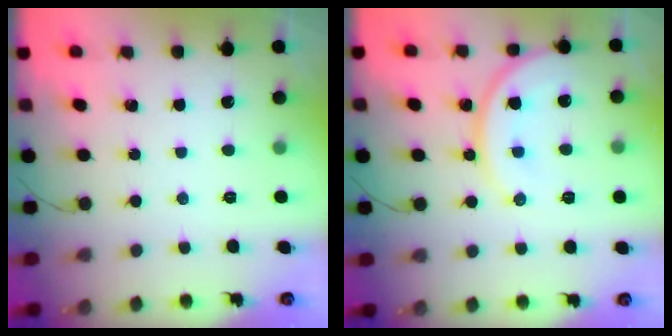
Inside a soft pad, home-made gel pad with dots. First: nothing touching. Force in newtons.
{"total": 11.7, "press": 11.7, "slide": 1.0}